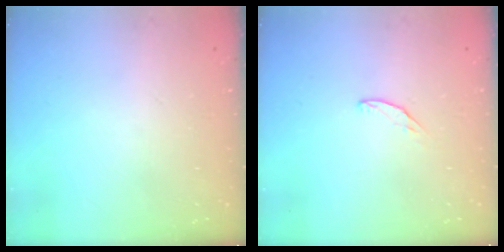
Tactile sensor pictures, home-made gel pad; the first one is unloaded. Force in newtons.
{"total": 4.4, "press": 4.4, "slide": 0.4}